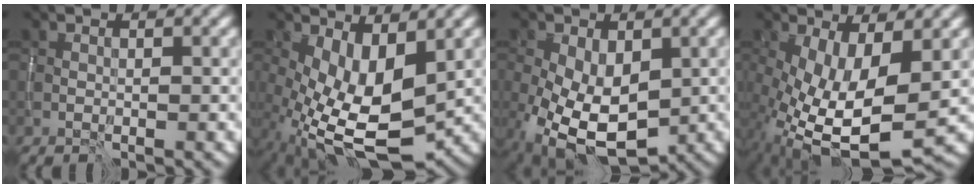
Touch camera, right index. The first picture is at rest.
{"total": 7.8, "force": [-0.8, 3.6, 6.9], "torque": [-0.146, -0.015, -0.006]}
{"total": 8.3, "force": [-1.7, 5.1, 6.3], "torque": [-0.135, -0.025, -0.024]}
{"total": 11.7, "force": [-2.9, 4.8, 10.3], "torque": [-0.202, -0.031, -0.041]}